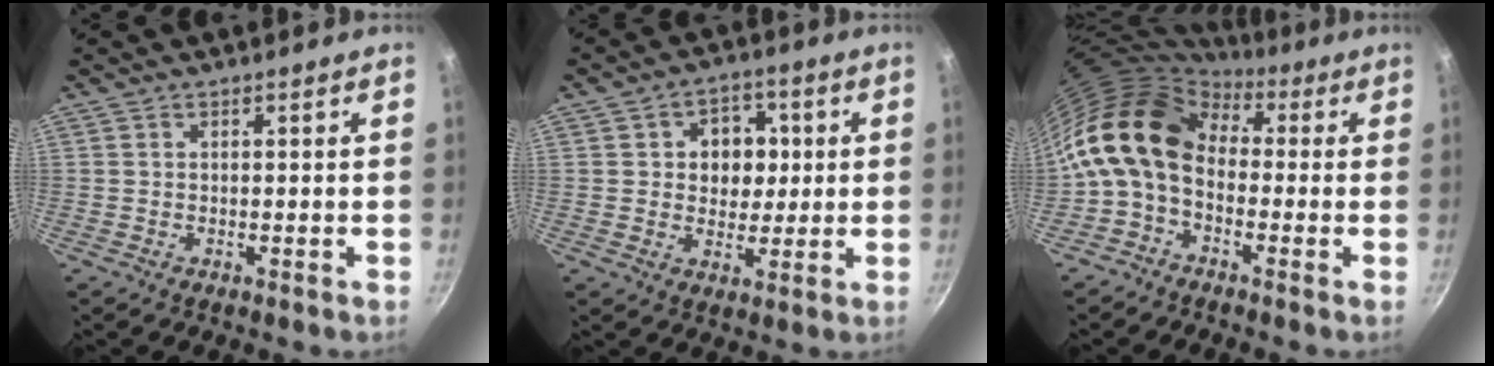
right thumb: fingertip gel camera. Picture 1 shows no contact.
{"total": 8.7, "force": [1.5, 7.1, 4.8], "torque": [-0.030, -0.001, 0.017]}
{"total": 13.8, "force": [0.4, 9.7, 9.8], "torque": [-0.163, 0.032, -0.020]}